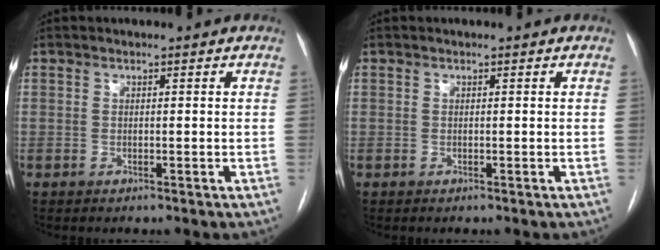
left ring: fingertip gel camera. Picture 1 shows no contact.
{"total": 0.0}